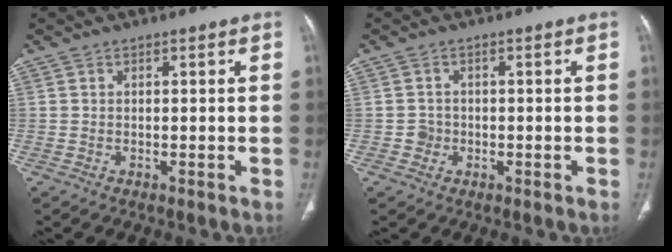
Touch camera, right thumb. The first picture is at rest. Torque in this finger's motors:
{"motor_torque": [0.66, 0.53, 0.29, 0.14, 0.02]}